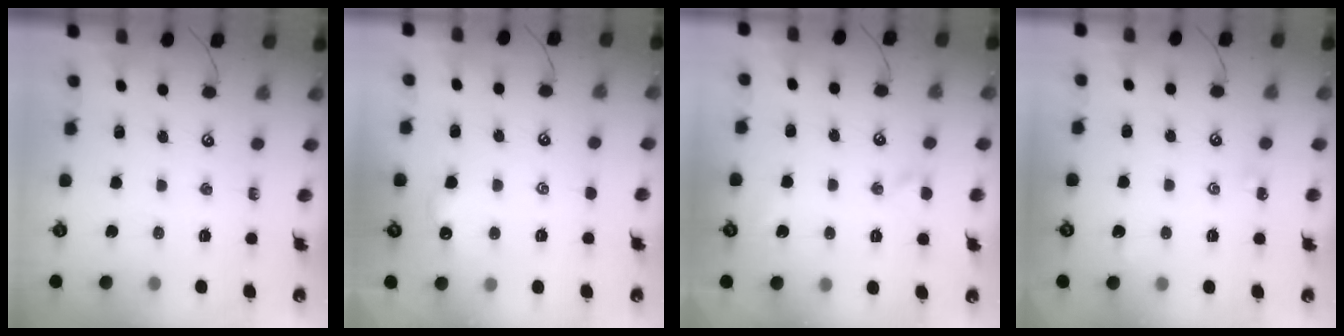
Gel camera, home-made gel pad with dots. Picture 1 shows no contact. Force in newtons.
{"total": 0.8, "press": 0.6, "slide": 0.5}
{"total": 1.1, "press": 1.0, "slide": 0.4}
{"total": 1.6, "press": 1.6, "slide": 0.4}